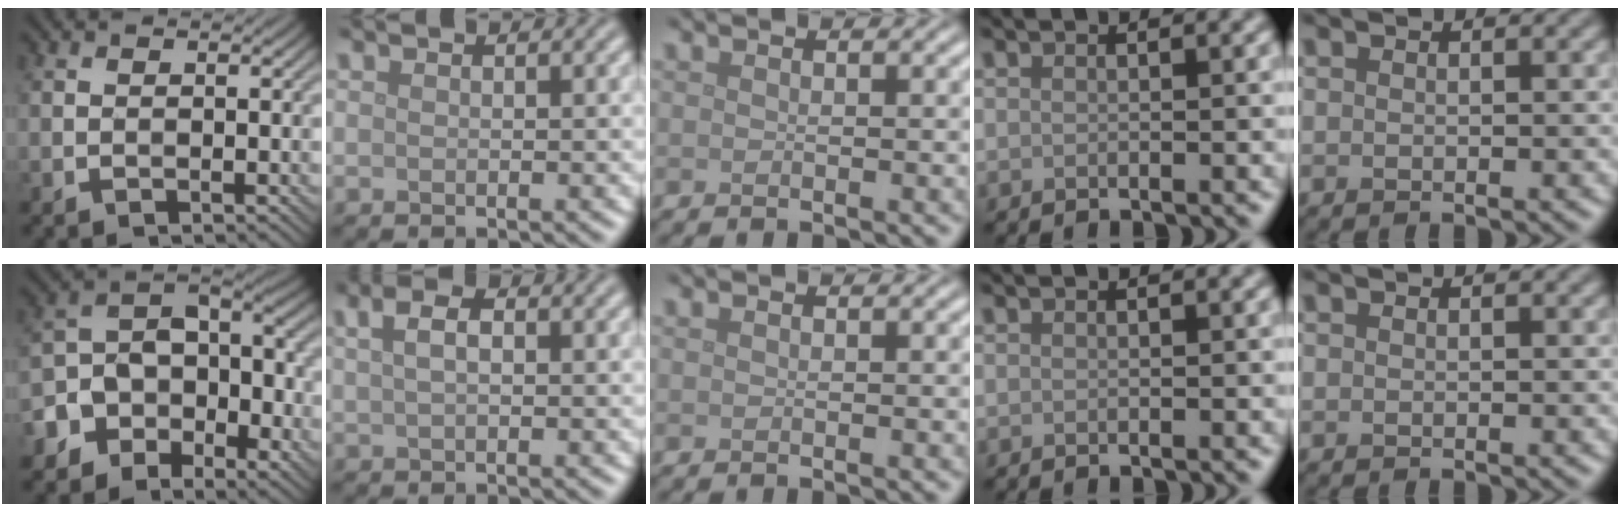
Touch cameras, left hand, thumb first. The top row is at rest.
{"thumb": {"total": 9.8, "force": [-5.2, 6.7, 4.8], "torque": [-0.076, -0.004, -0.112]}, "index": {"total": 3.5, "force": [1.4, 1.8, 2.6], "torque": [-0.045, 0.011, 0.012]}}